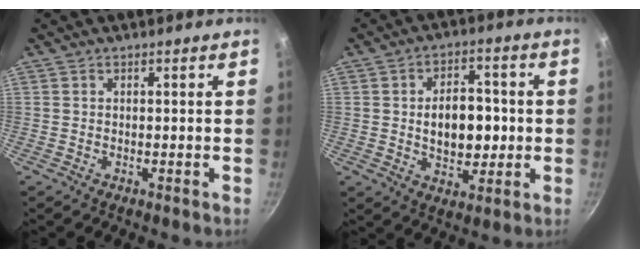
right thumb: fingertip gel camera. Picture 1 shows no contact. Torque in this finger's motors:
{"motor_torque": [-0.22, 0.48, 0.19, 0.33, 0.08]}